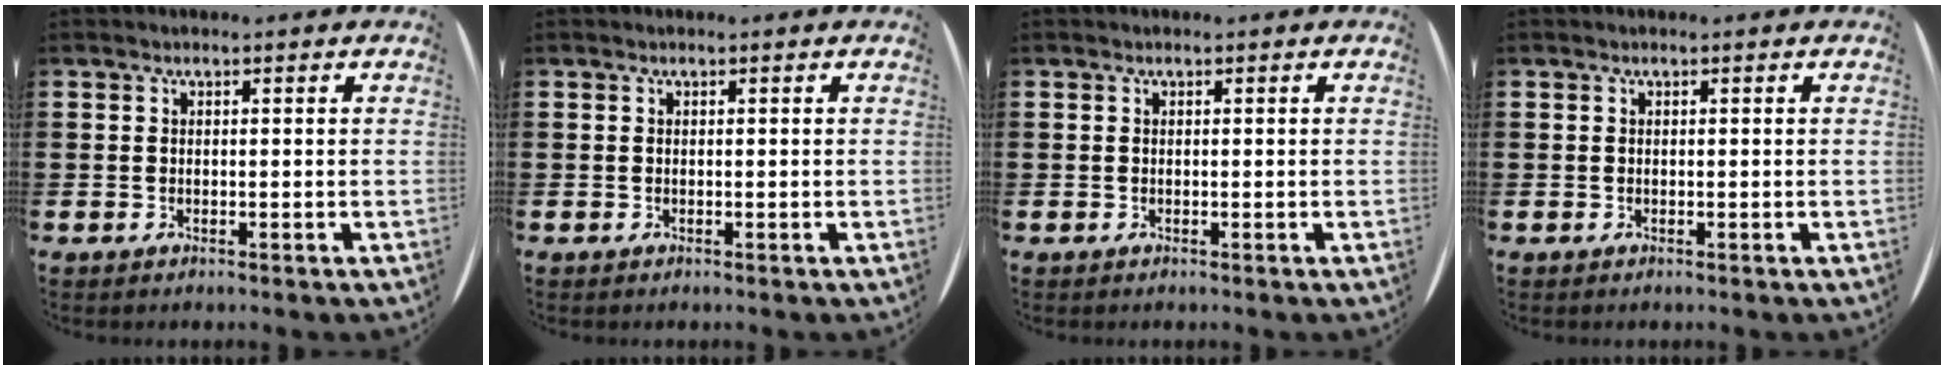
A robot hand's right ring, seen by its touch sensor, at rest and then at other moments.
{"total": 0.0}
{"total": 0.0}
{"total": 0.0}